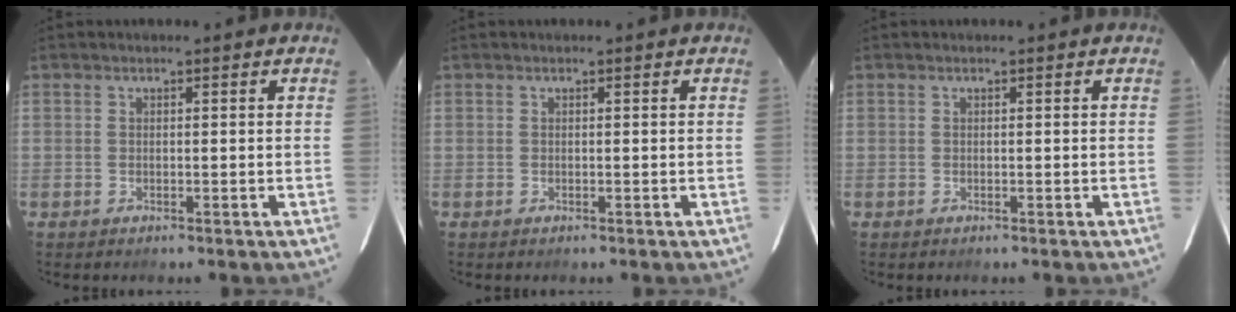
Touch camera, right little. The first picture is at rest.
{"total": 0.0}
{"total": 0.0}